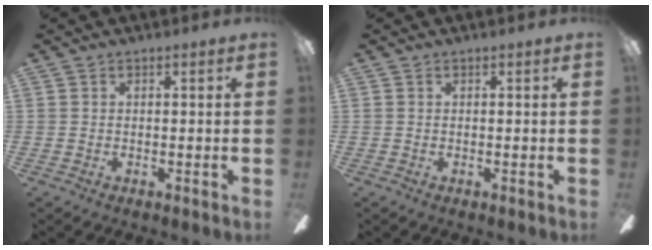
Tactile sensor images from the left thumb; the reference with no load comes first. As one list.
[{"total": 0.0}]